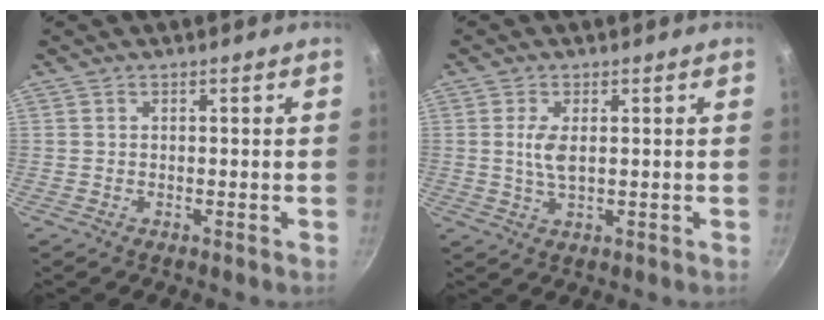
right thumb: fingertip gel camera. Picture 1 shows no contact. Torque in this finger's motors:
{"motor_torque": [0.00, 0.05, 0.49, 0.06, 0.01]}